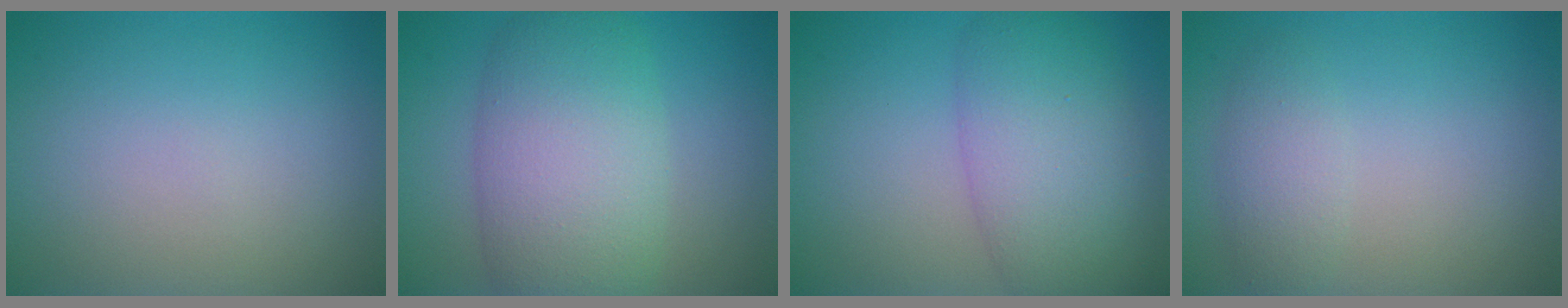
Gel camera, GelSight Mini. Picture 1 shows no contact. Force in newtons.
{"total": 8.8, "press": 8.8, "slide": 0.5}
{"total": 7.3, "press": 7.3, "slide": 0.3}
{"total": 2.1, "press": 2.1, "slide": 0.1}